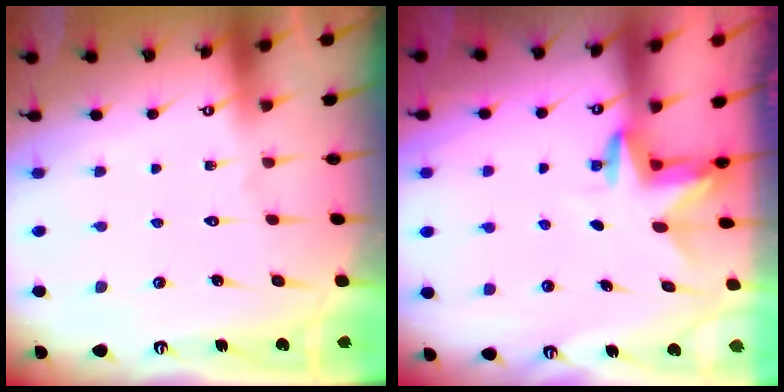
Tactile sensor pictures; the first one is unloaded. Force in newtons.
{"total": 3.3, "press": 3.3, "slide": 0.3}